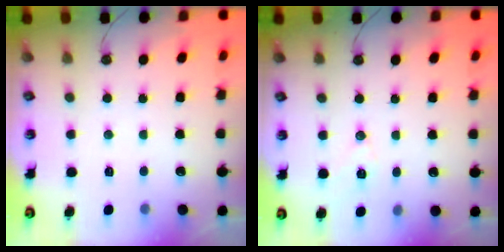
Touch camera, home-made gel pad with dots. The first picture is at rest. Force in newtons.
{"total": 7.5, "press": 6.6, "slide": 3.6}